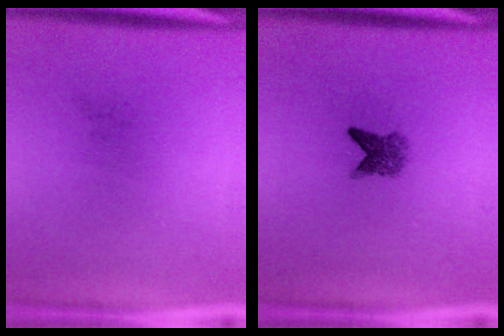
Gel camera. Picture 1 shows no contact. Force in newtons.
{"total": 2.7}